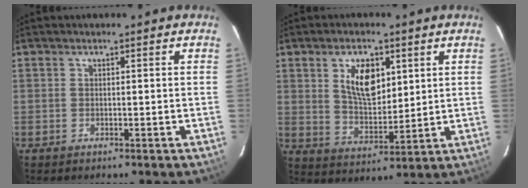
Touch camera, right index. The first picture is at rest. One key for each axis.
{"total": 9.6, "fx": 3.6, "fy": 5.1, "fz": 7.4, "tx": -0.131, "ty": 0.005, "tz": 0.073}